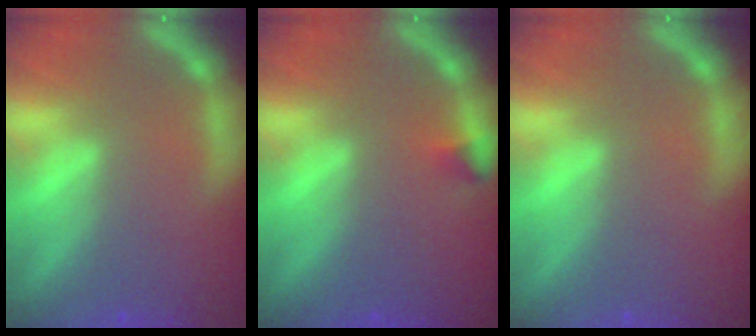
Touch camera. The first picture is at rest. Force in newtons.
{"total": 0.9}
{"total": 0.0}